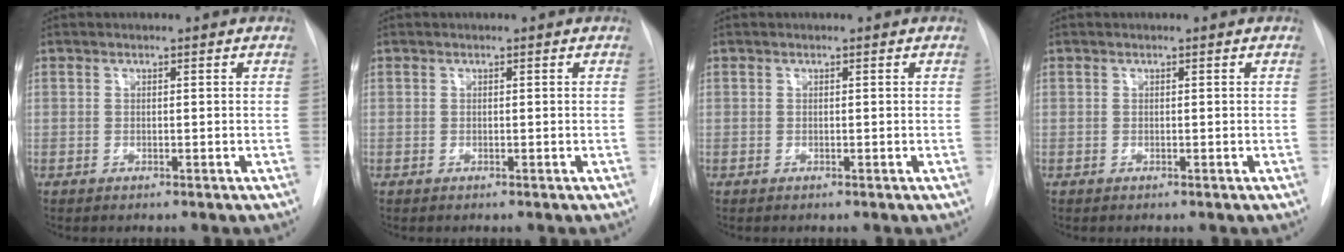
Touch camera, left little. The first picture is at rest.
{"total": 0.0}
{"total": 0.0}
{"total": 0.0}